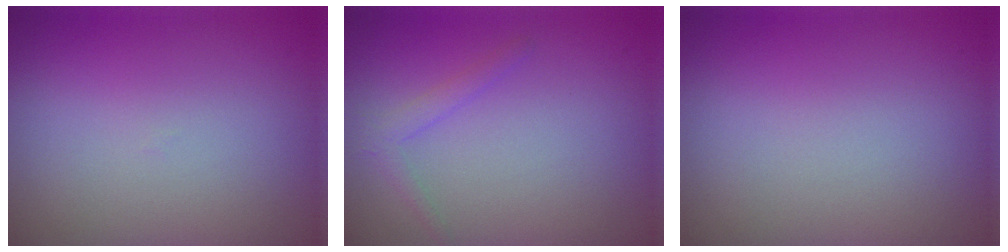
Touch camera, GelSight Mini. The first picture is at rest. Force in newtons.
{"total": 1.3, "press": 1.3, "slide": 0.1}
{"total": 0.0}